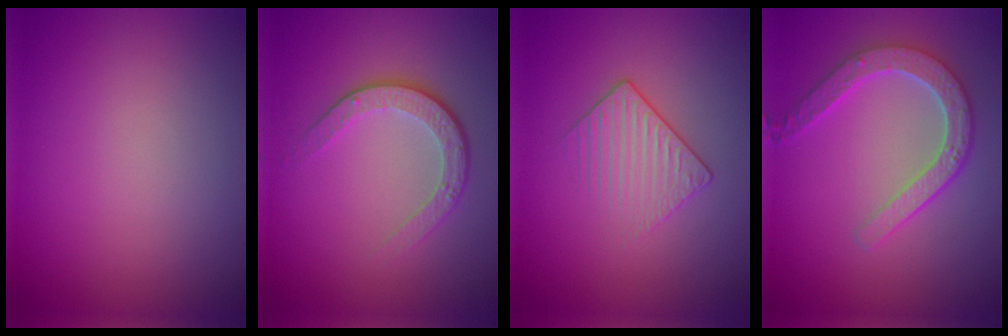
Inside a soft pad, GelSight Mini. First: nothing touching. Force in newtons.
{"total": 3.5, "press": 2.5, "slide": 2.5}
{"total": 1.9, "press": 1.6, "slide": 1.0}
{"total": 4.9, "press": 3.9, "slide": 3.0}